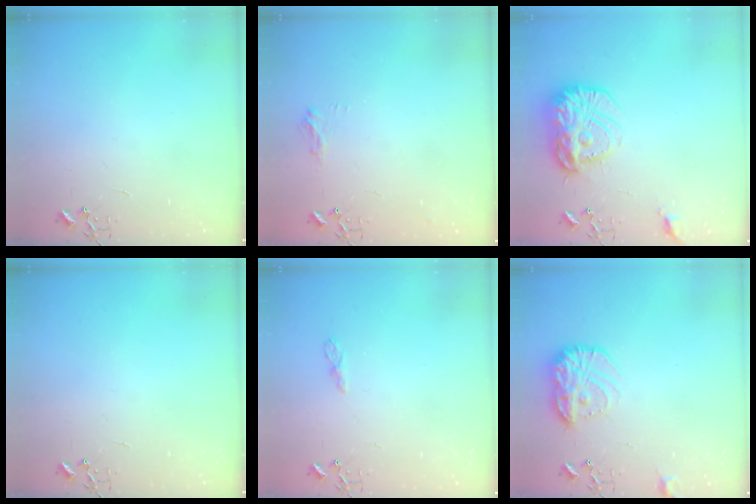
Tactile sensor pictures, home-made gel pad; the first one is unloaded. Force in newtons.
{"total": 8.2, "press": 8.2, "slide": 0.9}
{"total": 17.7, "press": 17.6, "slide": 1.4}
{"total": 0.0}
{"total": 4.8, "press": 4.7, "slide": 0.6}
{"total": 15.1, "press": 15.0, "slide": 1.0}